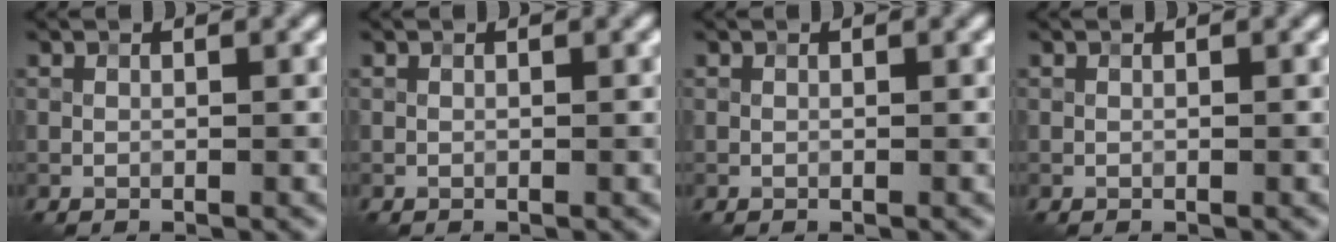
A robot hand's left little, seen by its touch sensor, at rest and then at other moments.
{"total": 0.0}
{"total": 0.0}
{"total": 0.0}